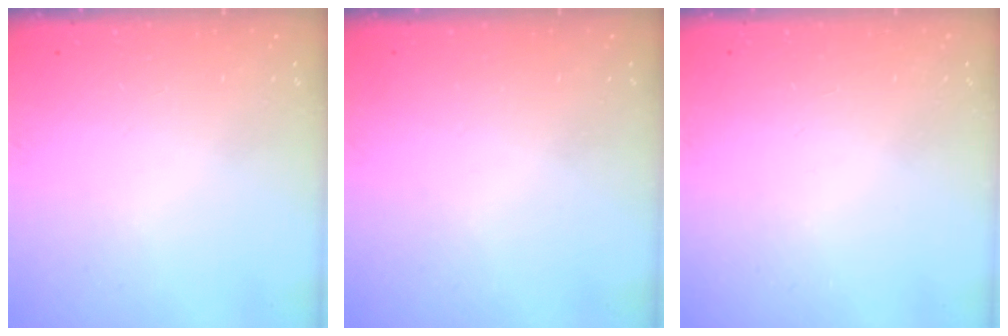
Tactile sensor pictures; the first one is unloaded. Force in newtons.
{"total": 0.0}
{"total": 0.0}